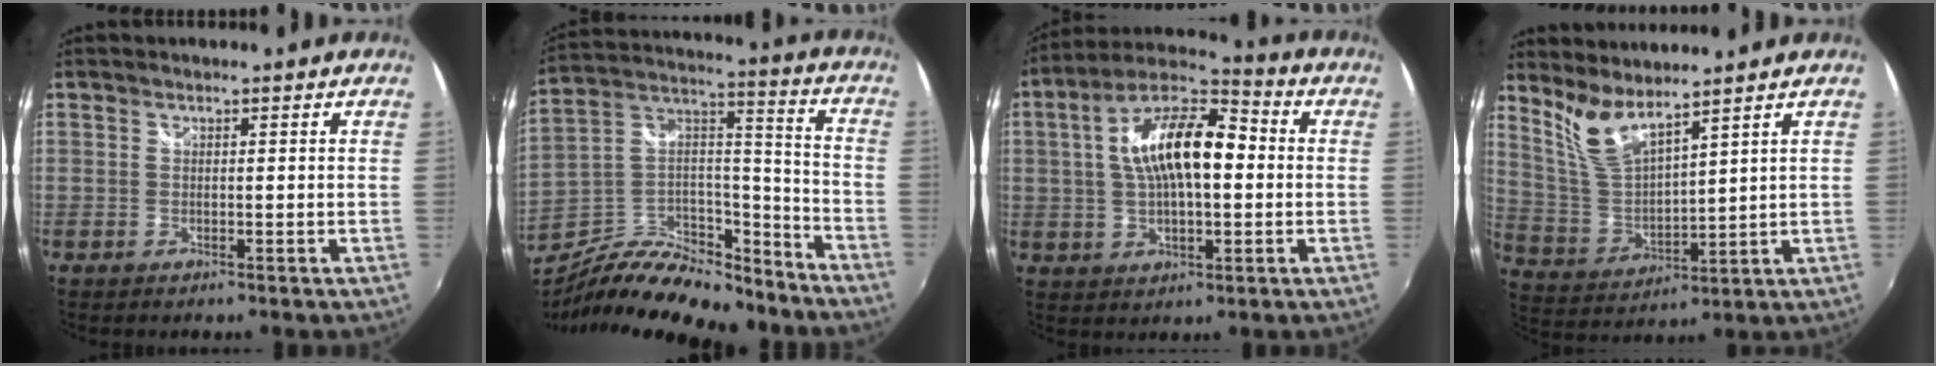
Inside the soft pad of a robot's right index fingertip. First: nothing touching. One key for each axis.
{"total": 22.1, "fx": -17.6, "fy": 8.2, "fz": 10.6, "tx": -0.206, "ty": 0.026, "tz": -0.280}
{"total": 15.7, "fx": 1.3, "fy": 6.8, "fz": 14.1, "tx": -0.254, "ty": 0.025, "tz": 0.014}
{"total": 8.0, "fx": 6.4, "fy": 1.3, "fz": 4.6, "tx": -0.094, "ty": -0.015, "tz": 0.141}